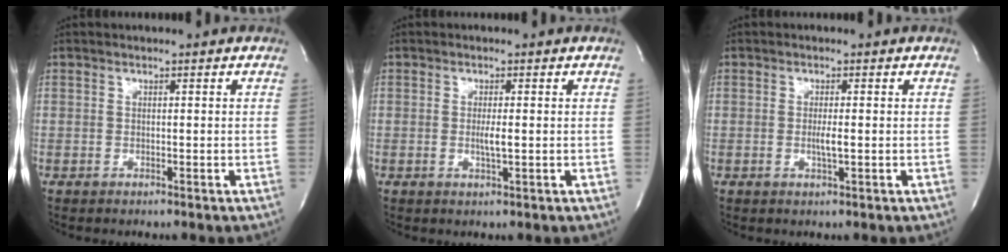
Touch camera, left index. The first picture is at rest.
{"total": 2.0, "force": [-0.2, 0.0, 2.0], "torque": [-0.041, -0.004, -0.003]}
{"total": 1.9, "force": [-0.3, 0.0, 1.8], "torque": [-0.037, -0.004, -0.005]}